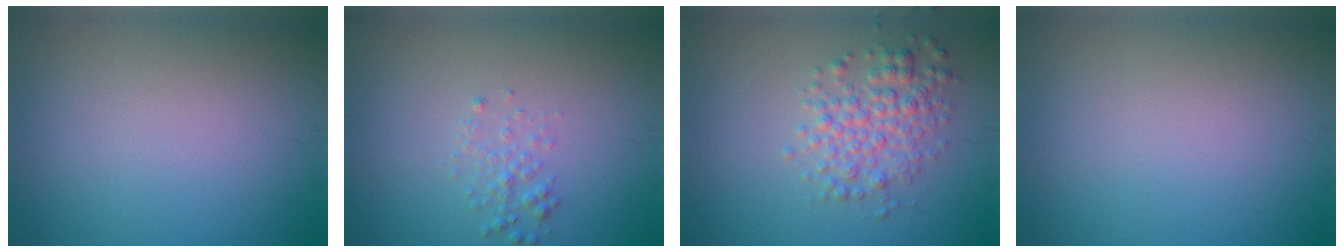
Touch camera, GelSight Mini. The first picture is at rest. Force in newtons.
{"total": 1.4, "press": 1.4, "slide": 0.0}
{"total": 3.5, "press": 3.5, "slide": 0.1}
{"total": 0.0}